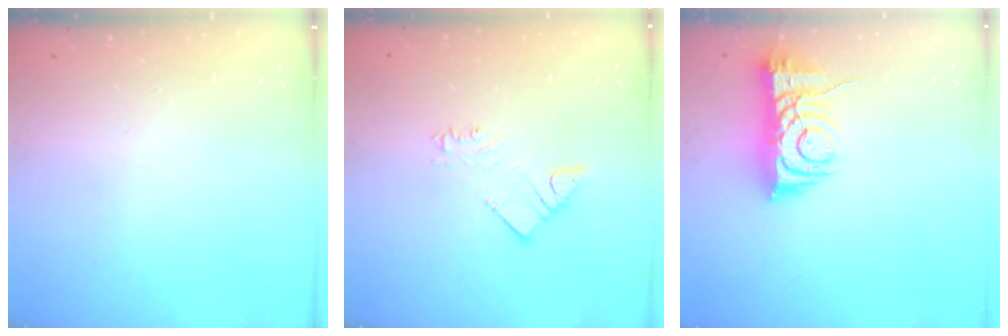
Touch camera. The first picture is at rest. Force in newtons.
{"total": 3.4, "press": 3.4, "slide": 0.2}
{"total": 8.0, "press": 7.9, "slide": 1.3}